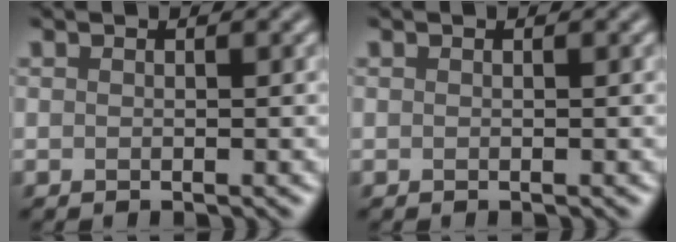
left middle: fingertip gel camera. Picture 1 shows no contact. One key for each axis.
{"total": 0.0}